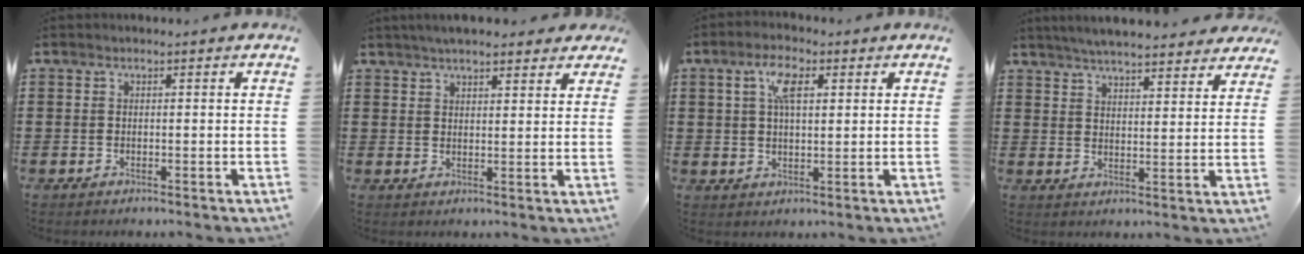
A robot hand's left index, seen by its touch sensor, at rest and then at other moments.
{"total": 4.3, "force": [3.9, 0.8, 1.7], "torque": [-0.043, 0.002, 0.072]}
{"total": 5.4, "force": [2.3, 2.3, 4.3], "torque": [-0.088, 0.009, 0.037]}
{"total": 5.2, "force": [5.0, 0.1, 1.3], "torque": [-0.045, -0.022, 0.089]}